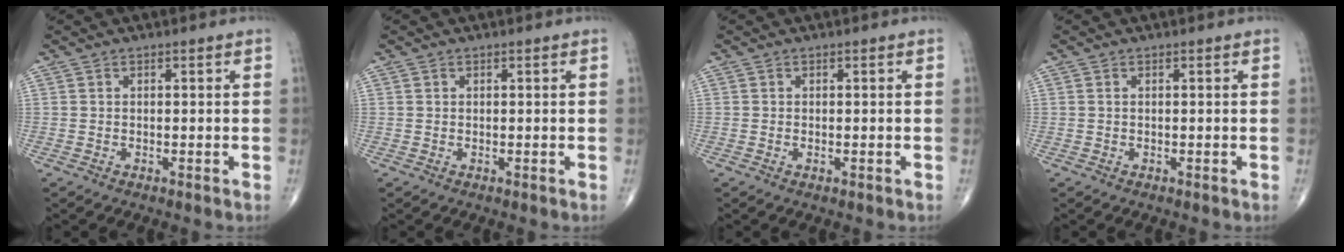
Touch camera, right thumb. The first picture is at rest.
{"total": 0.0}
{"total": 0.6, "force": [-0.1, 0.3, 0.5], "torque": [-0.011, -0.001, -0.002]}
{"total": 0.0}